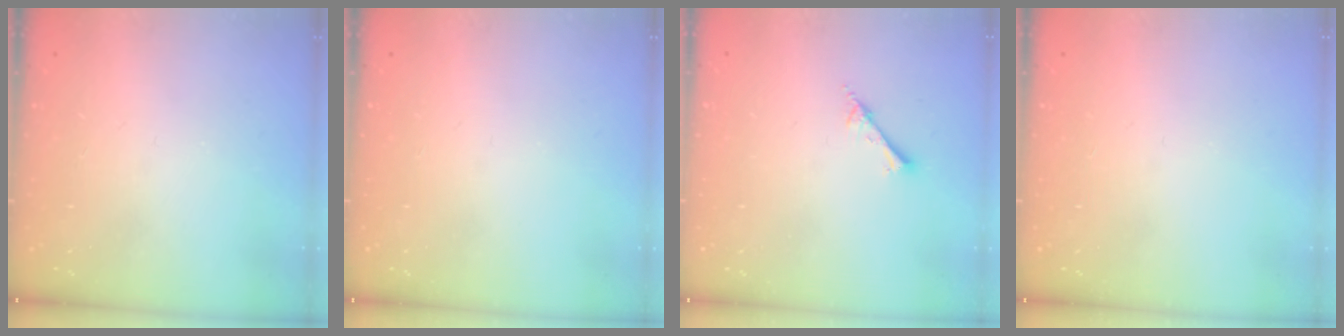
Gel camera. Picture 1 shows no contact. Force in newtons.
{"total": 0.0}
{"total": 2.2, "press": 2.2, "slide": 0.3}
{"total": 0.0}